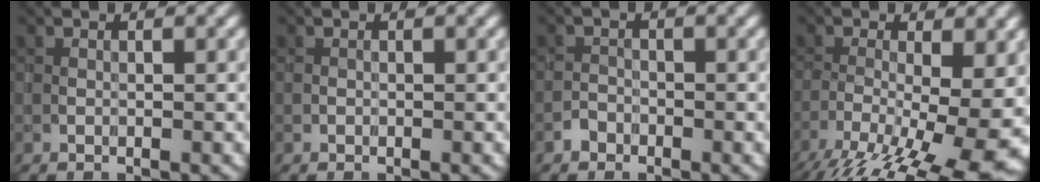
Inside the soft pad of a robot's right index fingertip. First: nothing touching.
{"total": 0.0}
{"total": 1.1, "force": [-0.9, 0.7, -0.3], "torque": [0.010, 0.006, -0.015]}
{"total": 13.3, "force": [-6.0, 4.3, 11.1], "torque": [-0.183, -0.015, -0.084]}